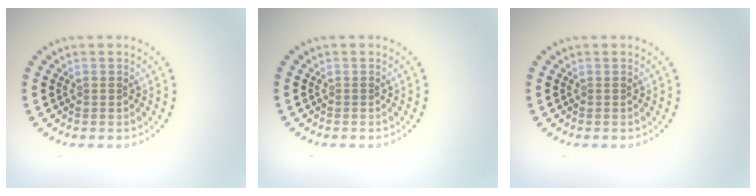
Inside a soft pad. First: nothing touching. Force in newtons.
{"total": 0.0}
{"total": 0.0}